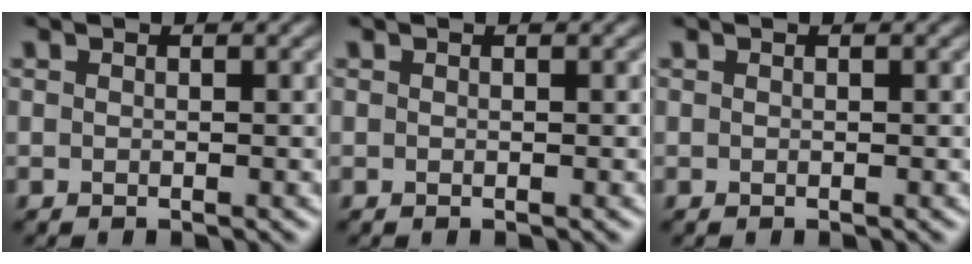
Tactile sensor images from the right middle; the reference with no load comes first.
{"total": 0.0}
{"total": 0.0}